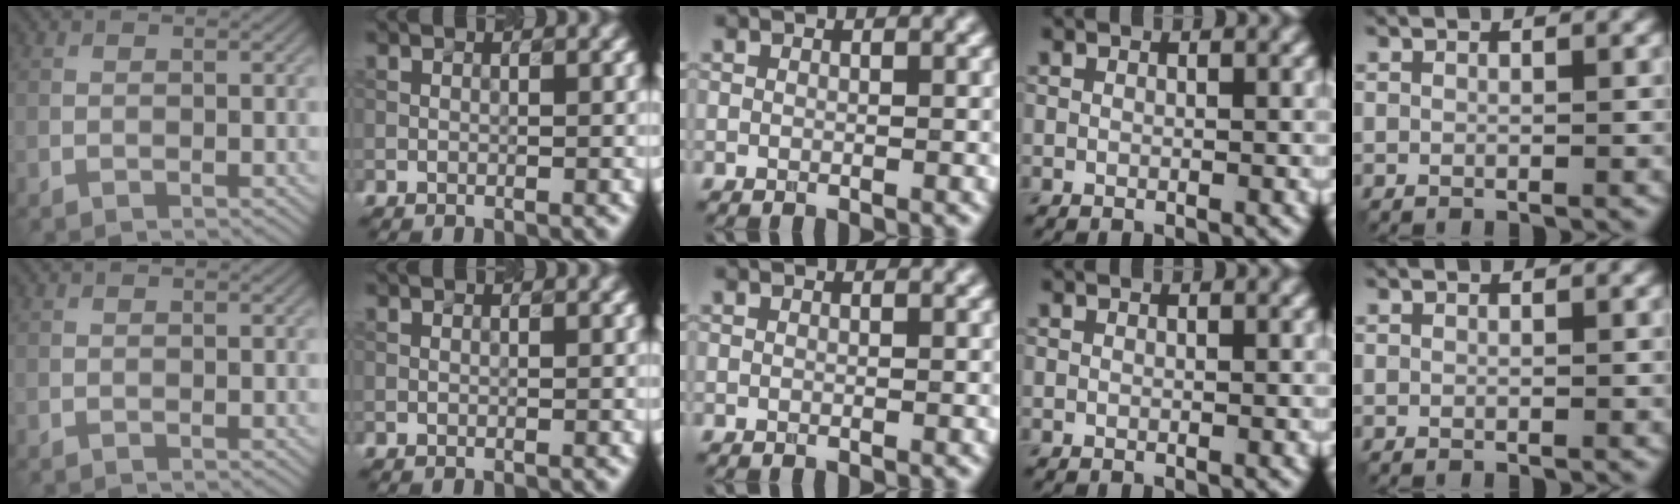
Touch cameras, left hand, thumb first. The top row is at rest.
{}